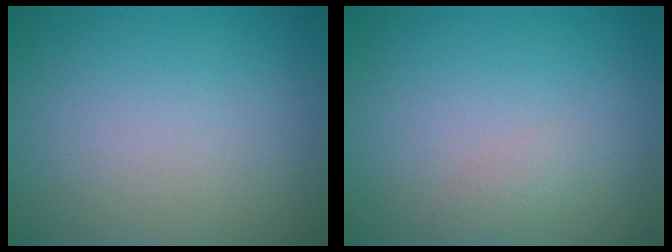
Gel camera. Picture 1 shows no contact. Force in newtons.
{"total": 1.0, "press": 1.0, "slide": 0.0}